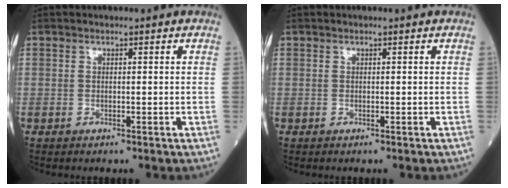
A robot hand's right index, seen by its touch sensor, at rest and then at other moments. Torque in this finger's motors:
{"motor_torque": [0.00, 0.00, 0.00, 0.00]}